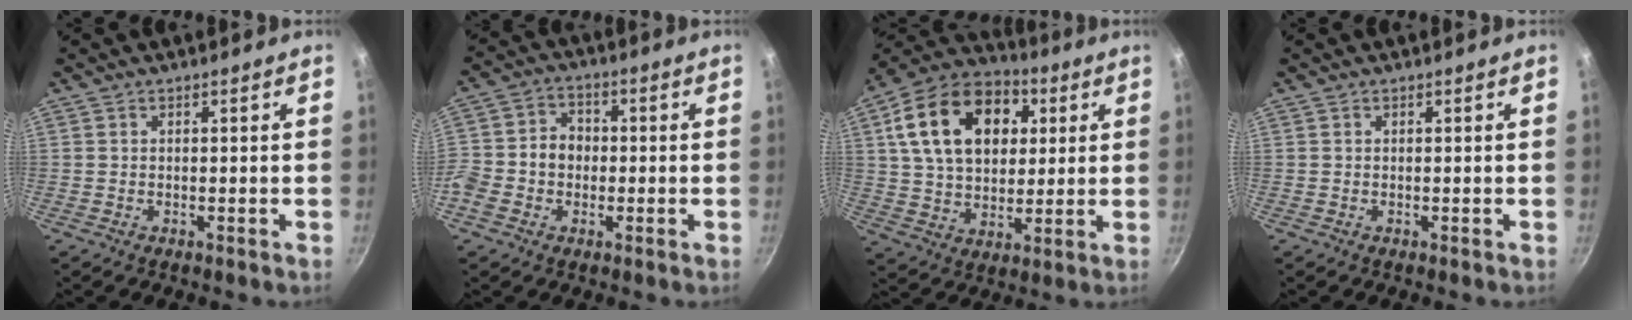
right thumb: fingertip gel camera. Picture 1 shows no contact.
{"total": 9.1, "force": [-1.3, 7.6, 4.8], "torque": [-0.067, 0.026, -0.039]}
{"total": 21.5, "force": [6.0, 14.8, 14.3], "torque": [-0.222, 0.010, 0.094]}
{"total": 0.0}